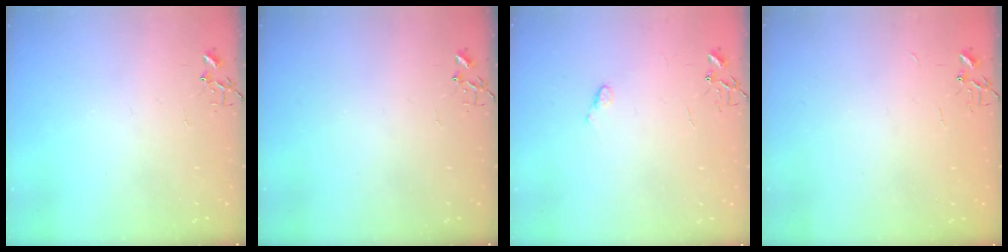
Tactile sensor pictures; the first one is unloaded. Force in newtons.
{"total": 0.0}
{"total": 4.8, "press": 4.8, "slide": 0.5}
{"total": 1.9, "press": 1.9, "slide": 0.3}